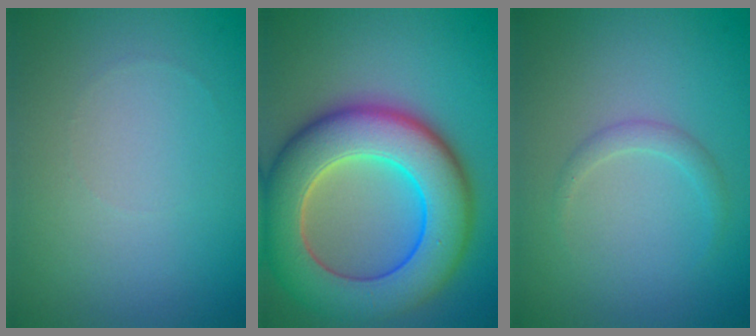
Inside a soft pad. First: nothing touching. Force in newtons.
{"total": 12.0, "press": 12.0, "slide": 0.7}
{"total": 1.2, "press": 1.2, "slide": 0.0}